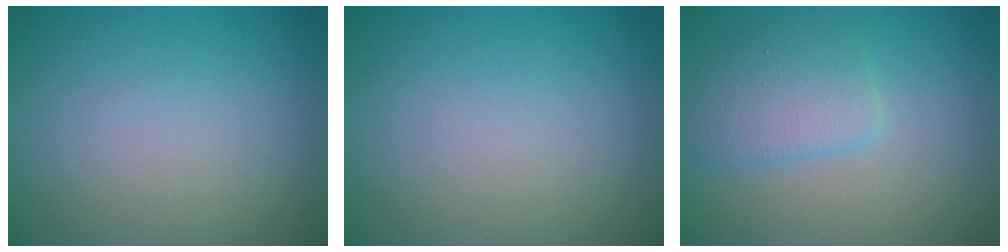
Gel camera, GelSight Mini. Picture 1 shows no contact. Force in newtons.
{"total": 0.0}
{"total": 3.2, "press": 3.2, "slide": 0.1}